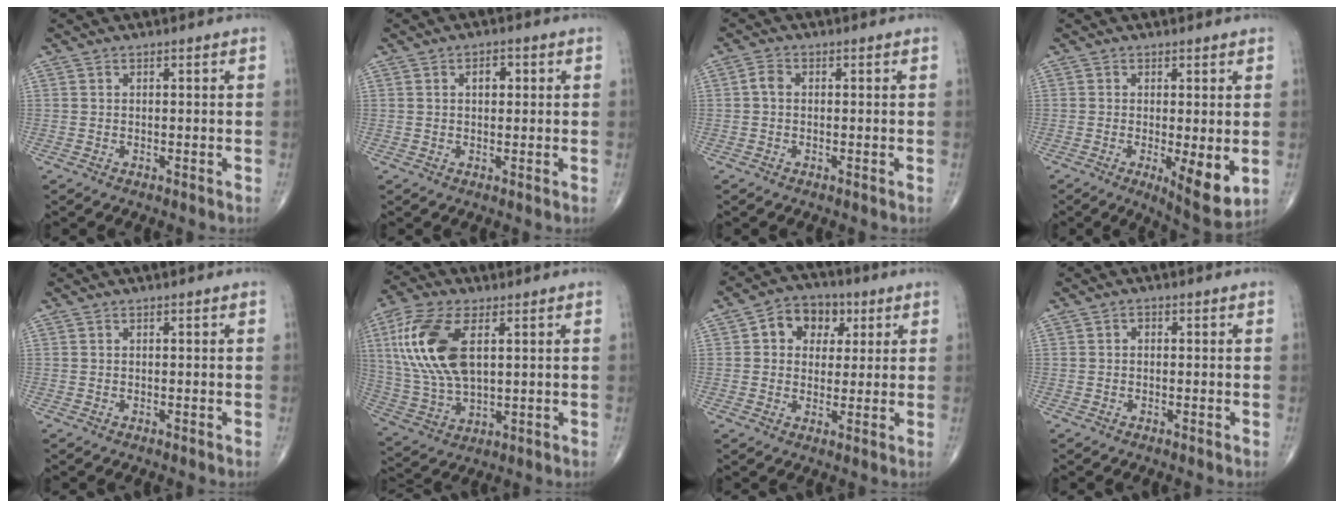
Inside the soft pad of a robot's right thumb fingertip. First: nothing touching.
{"total": 2.8, "force": [0.8, 1.6, 2.1], "torque": [-0.025, 0.003, 0.010]}
{"total": 1.8, "force": [-0.1, 1.3, 1.3], "torque": [-0.021, 0.004, -0.007]}
{"total": 7.8, "force": [-1.4, 2.3, 7.3], "torque": [-0.106, -0.024, -0.018]}
{"total": 0.0}
{"total": 17.2, "force": [4.4, 8.6, 14.2], "torque": [-0.307, -0.006, 0.089]}
{"total": 8.8, "force": [2.8, 7.0, 4.7], "torque": [-0.029, 0.004, 0.036]}
{"total": 1.0, "force": [0.1, 0.7, 0.7], "torque": [-0.010, 0.006, 0.000]}